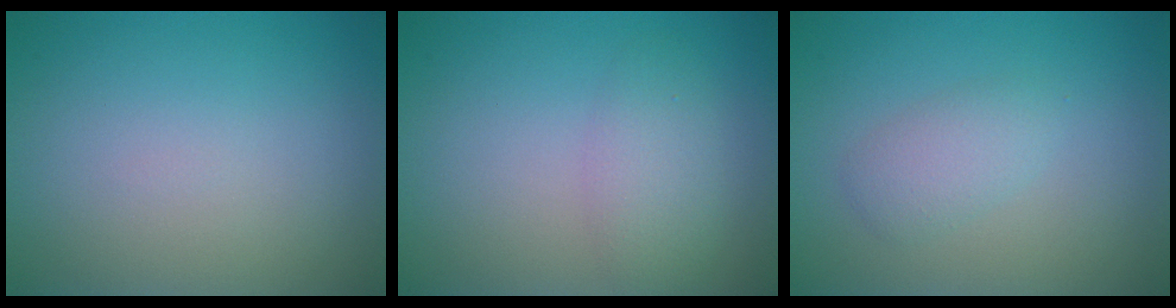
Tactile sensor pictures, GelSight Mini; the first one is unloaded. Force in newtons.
{"total": 2.5, "press": 2.5, "slide": 0.1}
{"total": 2.0, "press": 2.0, "slide": 0.0}